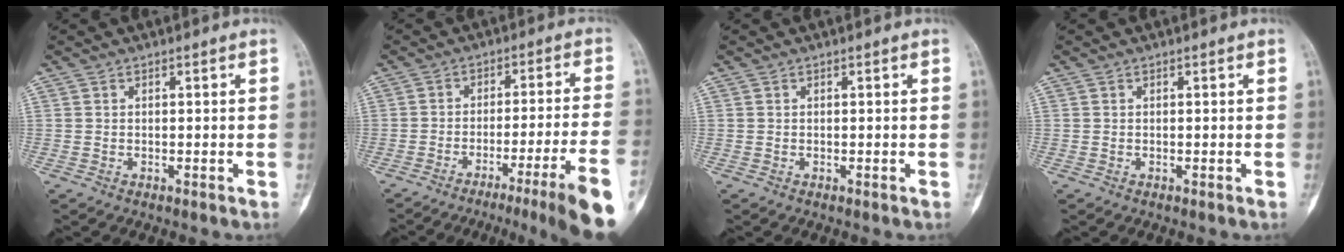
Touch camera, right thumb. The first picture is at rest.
{"total": 16.0, "force": [-10.0, -0.8, 12.4], "torque": [-0.141, 0.047, -0.146]}
{"total": 0.0}
{"total": 0.0}